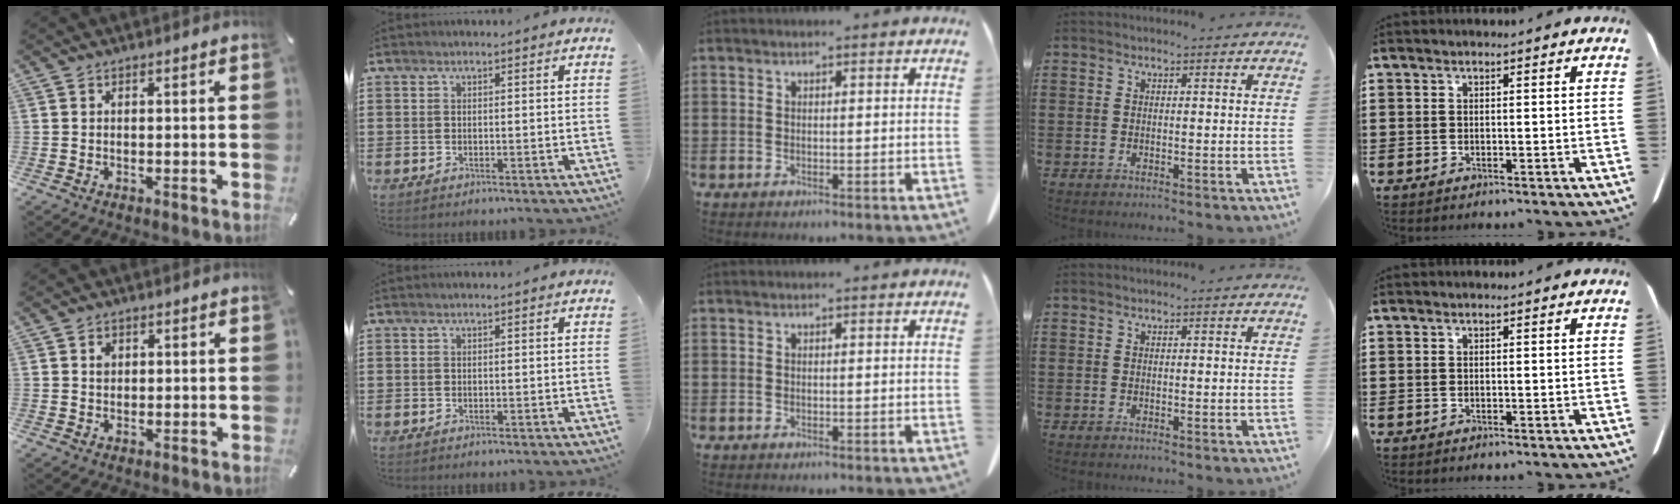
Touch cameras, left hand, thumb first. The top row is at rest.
{"thumb": {"total": 1.8, "force": [0.4, 1.6, 0.7], "torque": [0.000, -0.002, 0.003]}}